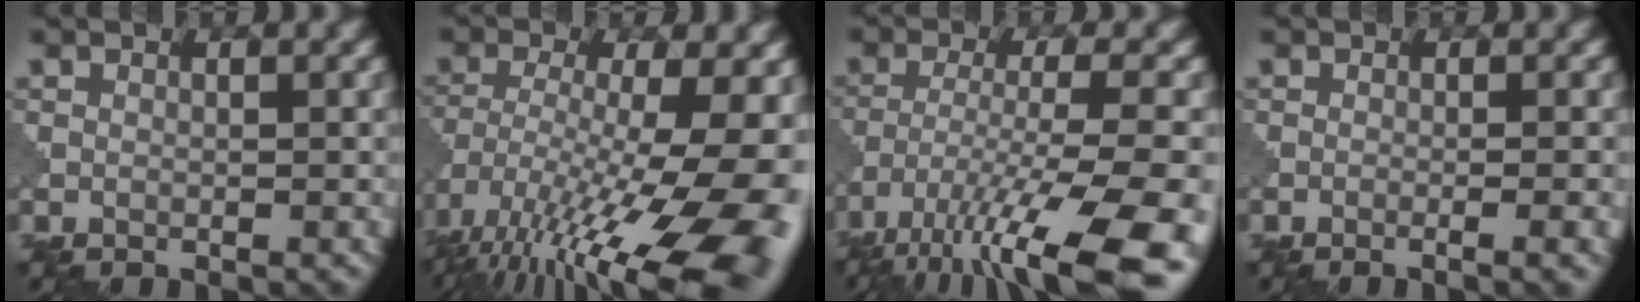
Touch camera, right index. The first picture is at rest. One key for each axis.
{"total": 18.1, "fx": -8.4, "fy": 6.0, "fz": 14.8, "tx": -0.236, "ty": -0.021, "tz": -0.115}
{"total": 13.8, "fx": -9.0, "fy": 3.1, "fz": 10.0, "tx": -0.191, "ty": -0.020, "tz": -0.136}
{"total": 2.4, "fx": -0.7, "fy": 0.7, "fz": 2.2, "tx": -0.019, "ty": 0.004, "tz": -0.019}